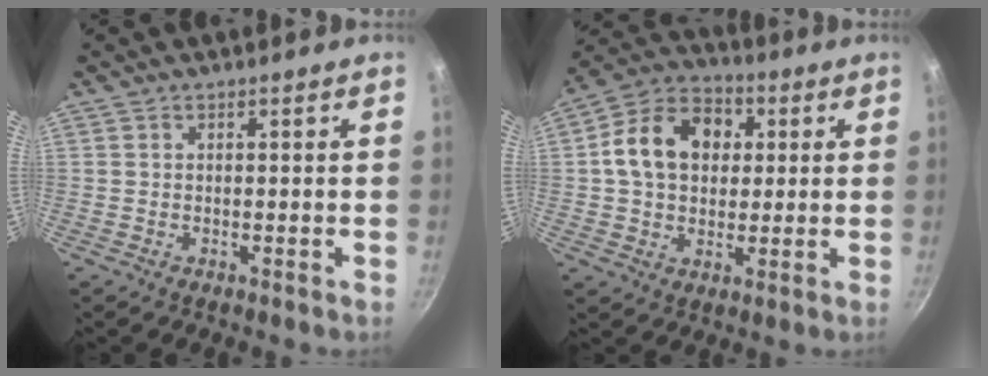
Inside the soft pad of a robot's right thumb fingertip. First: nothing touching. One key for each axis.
{"total": 14.4, "fx": 2.4, "fy": 10.9, "fz": 9.0, "tx": -0.130, "ty": 0.022, "tz": 0.025}